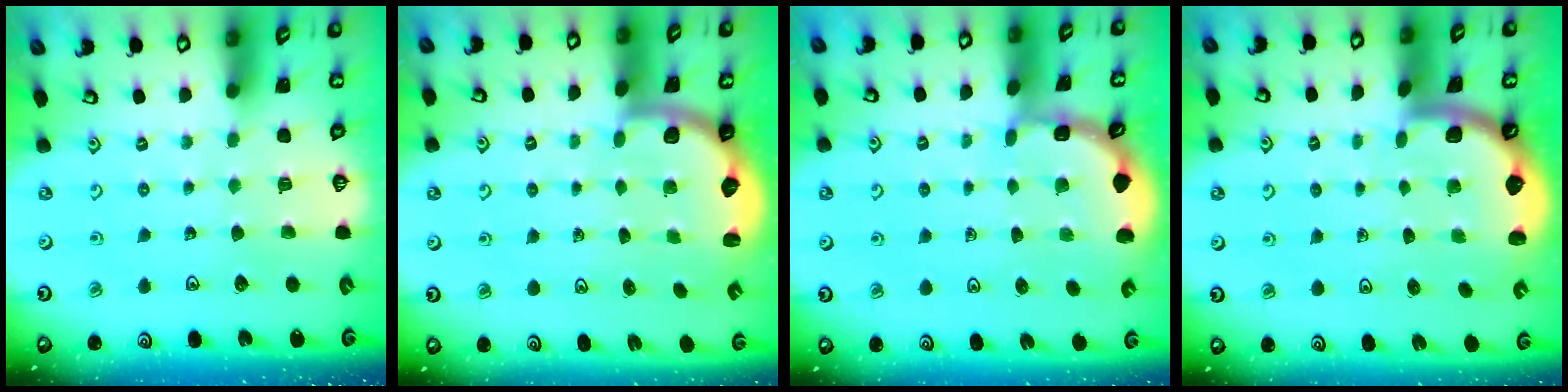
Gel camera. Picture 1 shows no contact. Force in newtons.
{"total": 2.4, "press": 2.1, "slide": 1.2}
{"total": 2.0, "press": 2.0, "slide": 0.2}
{"total": 1.6, "press": 1.6, "slide": 0.1}